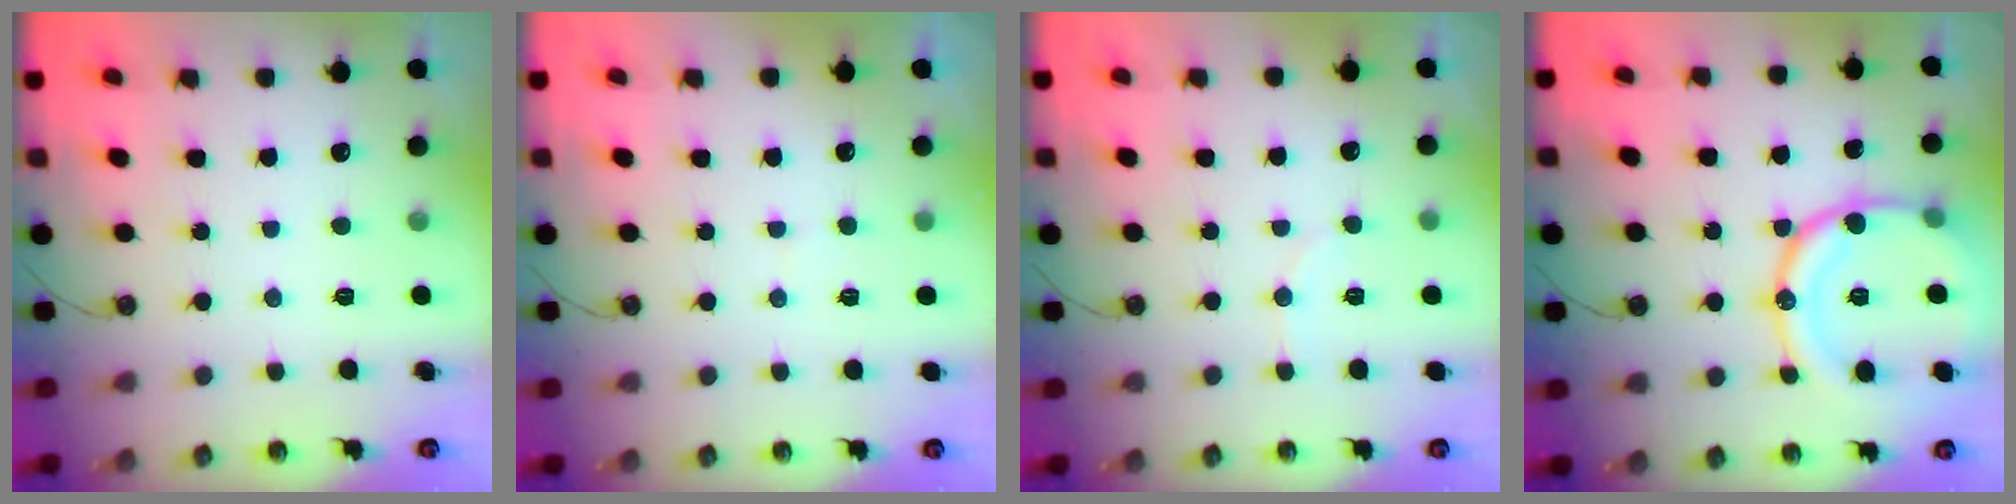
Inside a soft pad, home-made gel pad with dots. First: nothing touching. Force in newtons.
{"total": 3.1, "press": 2.3, "slide": 2.0}
{"total": 3.8, "press": 3.7, "slide": 0.6}
{"total": 18.3, "press": 18.3, "slide": 1.1}